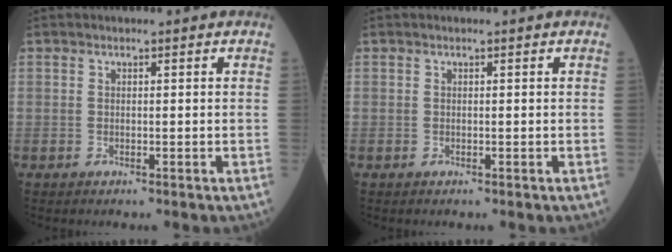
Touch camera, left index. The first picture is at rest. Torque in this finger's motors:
{"motor_torque": [0.14, -0.11, -0.03, 0.02]}